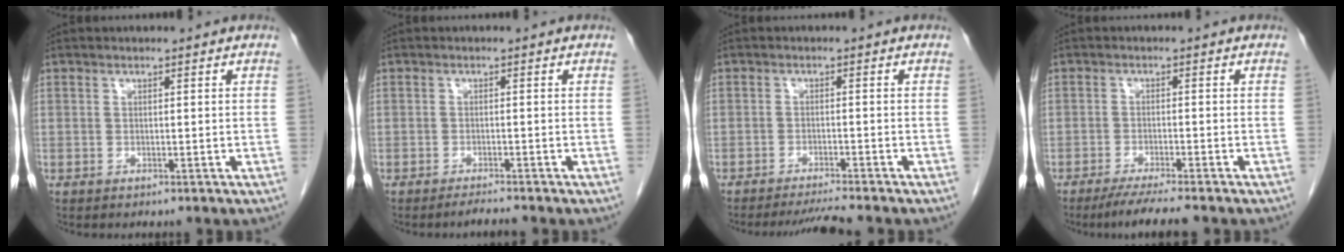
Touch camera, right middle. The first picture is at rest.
{"total": 1.6, "force": [-1.4, -0.4, 0.4], "torque": [-0.015, -0.009, -0.022]}
{"total": 4.1, "force": [-3.8, -1.2, 1.0], "torque": [-0.020, -0.017, -0.062]}
{"total": 5.7, "force": [-4.7, -0.4, 3.1], "torque": [-0.048, -0.017, -0.076]}